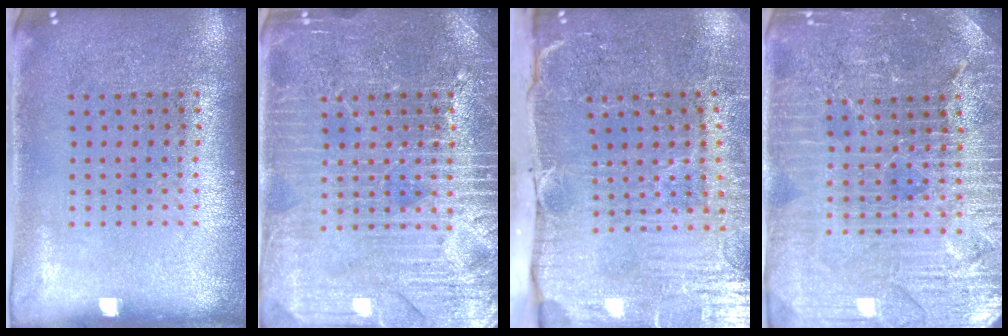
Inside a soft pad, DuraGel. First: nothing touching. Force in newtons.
{"total": 4.0, "press": 4.0, "slide": 0.7}
{"total": 5.4, "press": 4.5, "slide": 3.0}
{"total": 4.5, "press": 4.3, "slide": 1.5}